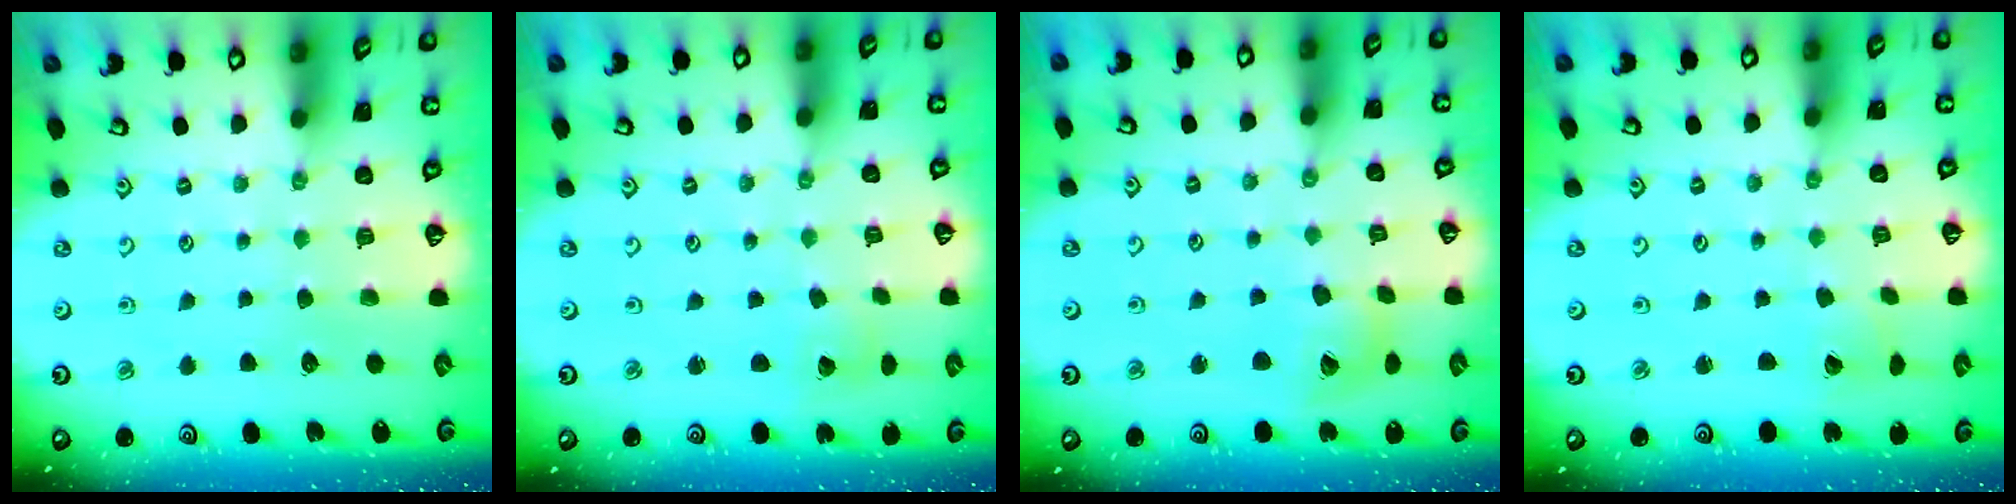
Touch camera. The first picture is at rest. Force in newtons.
{"total": 1.9, "press": 1.9, "slide": 0.2}
{"total": 9.5, "press": 9.5, "slide": 1.1}
{"total": 1.9, "press": 1.8, "slide": 0.3}